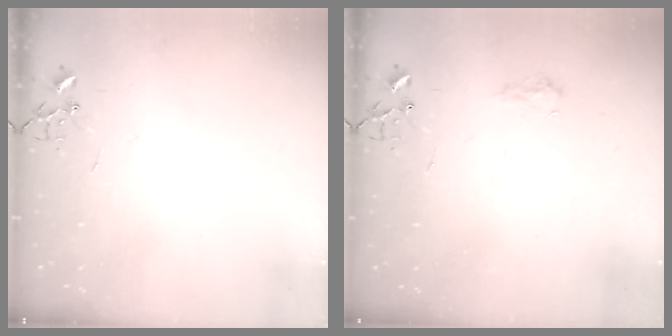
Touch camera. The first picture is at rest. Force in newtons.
{"total": 6.6, "press": 6.6, "slide": 0.8}